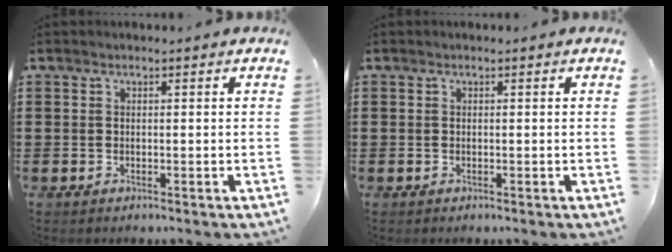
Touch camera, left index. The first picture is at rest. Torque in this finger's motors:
{"motor_torque": [-0.01, -0.01, 0.00, 0.00]}